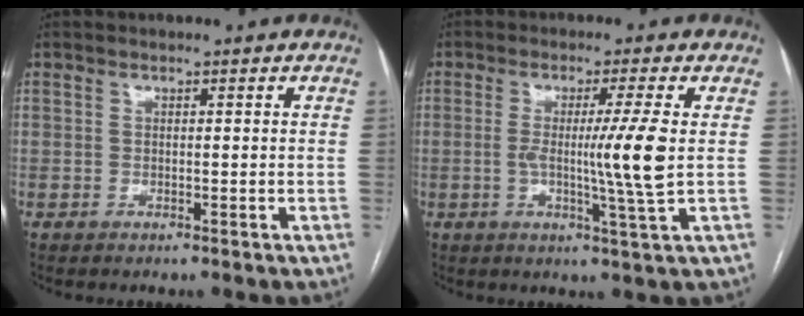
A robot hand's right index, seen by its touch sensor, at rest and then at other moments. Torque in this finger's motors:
{"motor_torque": [0.18, -0.12, 0.25, 0.11]}